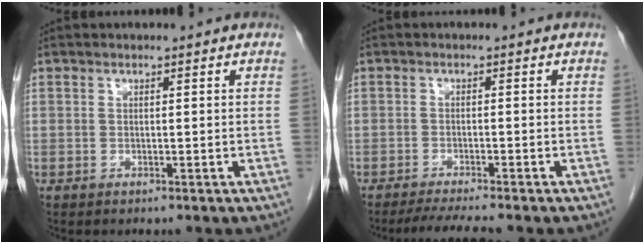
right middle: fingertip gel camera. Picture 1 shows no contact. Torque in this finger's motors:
{"motor_torque": [0.09, 0.03, 0.00, 0.00]}